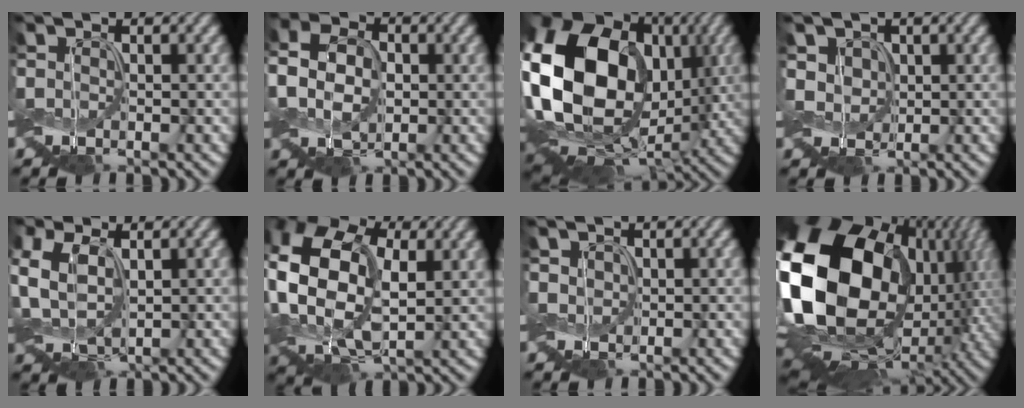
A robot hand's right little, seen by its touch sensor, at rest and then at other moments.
{"total": 6.3, "force": [-0.5, 4.8, 4.0], "torque": [-0.091, 0.013, -0.026]}
{"total": 19.0, "force": [1.8, 14.0, 12.7], "torque": [-0.256, 0.008, 0.037]}
{"total": 2.5, "force": [0.1, 2.2, 1.2], "torque": [-0.025, 0.001, -0.008]}
{"total": 4.9, "force": [0.3, 3.0, 3.8], "torque": [-0.101, 0.006, -0.003]}
{"total": 12.9, "force": [0.9, 8.7, 9.5], "torque": [-0.204, -0.010, 0.029]}
{"total": 1.1, "force": [0.1, 1.0, 0.4], "torque": [-0.014, 0.001, -0.003]}
{"total": 21.3, "force": [1.7, 15.3, 14.7], "torque": [-0.319, -0.034, 0.046]}